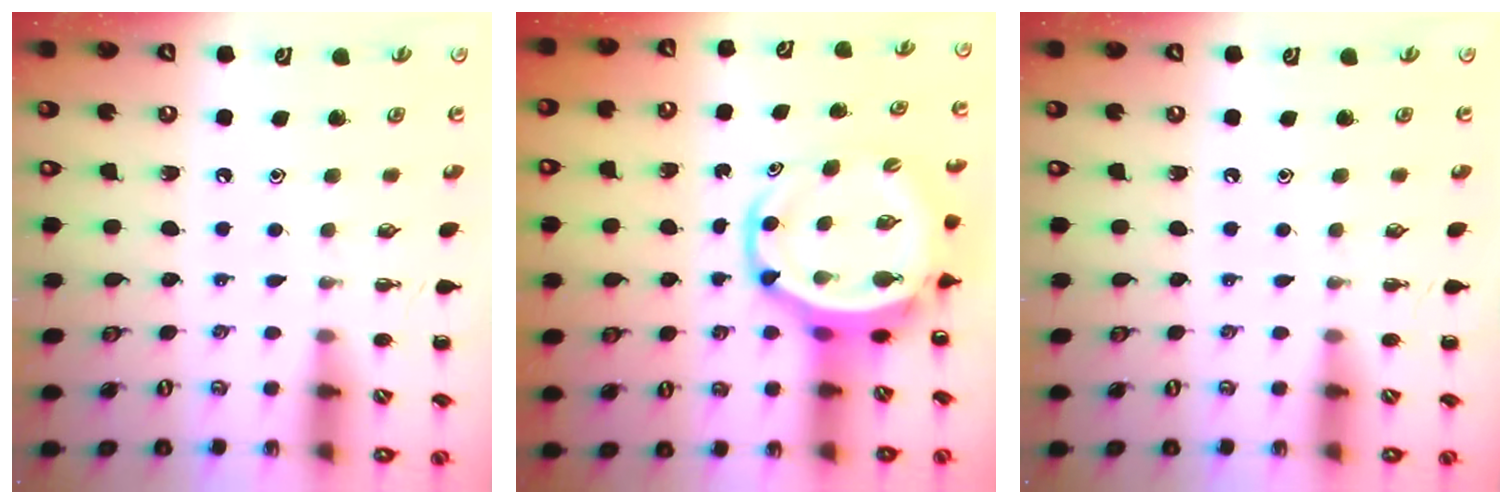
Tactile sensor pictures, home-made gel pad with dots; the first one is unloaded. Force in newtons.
{"total": 7.1, "press": 6.7, "slide": 2.1}
{"total": 0.0}